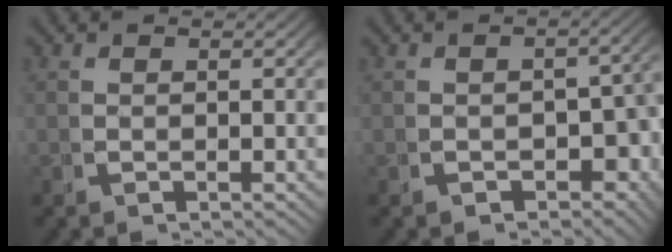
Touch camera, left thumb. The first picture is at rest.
{"total": 3.7, "force": [-1.3, 2.4, 2.4], "torque": [-0.021, -0.014, -0.014]}